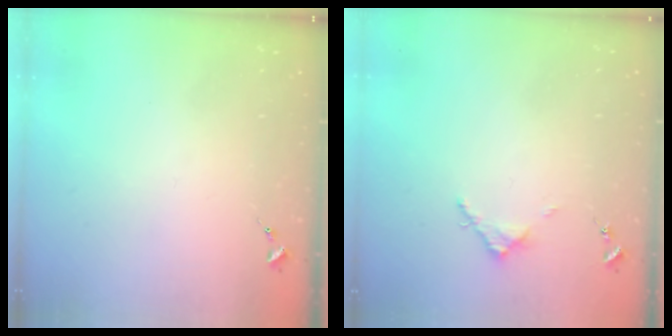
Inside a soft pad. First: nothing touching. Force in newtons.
{"total": 3.1, "press": 3.1, "slide": 0.4}